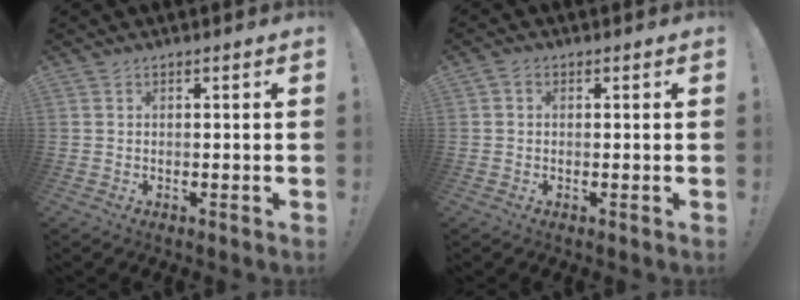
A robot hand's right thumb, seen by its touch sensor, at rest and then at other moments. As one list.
[{"total": 1.2, "force": [-0.1, 1.0, 0.6], "torque": [-0.015, 0.005, -0.002]}]